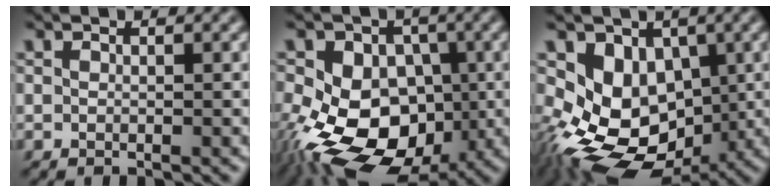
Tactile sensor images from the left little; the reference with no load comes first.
{"total": 15.8, "force": [-5.0, 10.6, 10.6], "torque": [-0.165, -0.005, -0.095]}
{"total": 9.8, "force": [-2.2, 7.0, 6.5], "torque": [-0.099, -0.013, -0.041]}